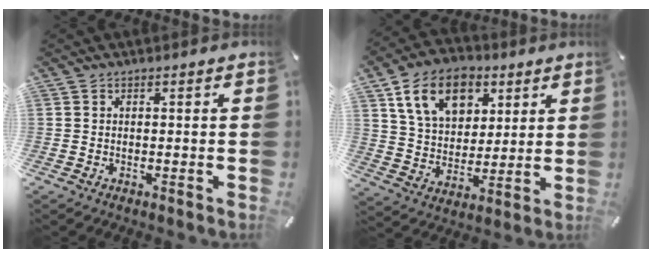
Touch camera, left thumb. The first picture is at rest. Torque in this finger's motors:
{"motor_torque": [2.18, 2.18, 1.39, -1.39, 0.17]}